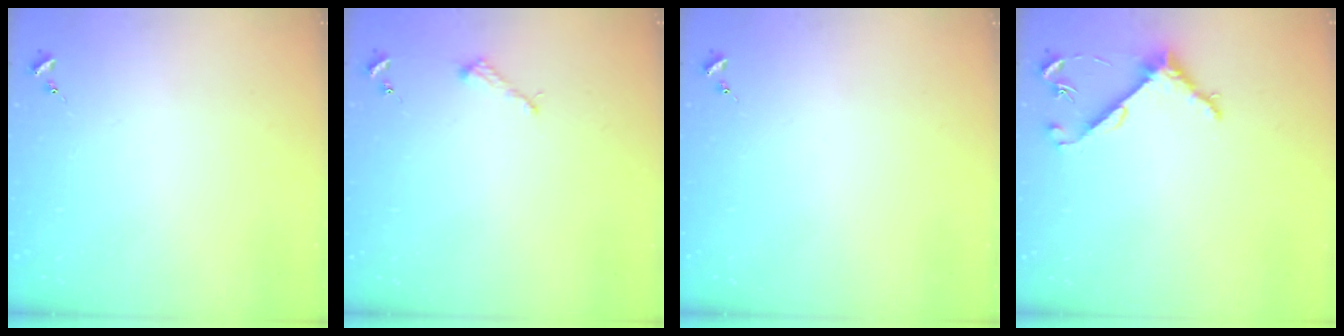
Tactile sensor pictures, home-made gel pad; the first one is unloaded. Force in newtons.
{"total": 2.6, "press": 2.6, "slide": 0.3}
{"total": 0.0}
{"total": 5.6, "press": 5.6, "slide": 0.2}